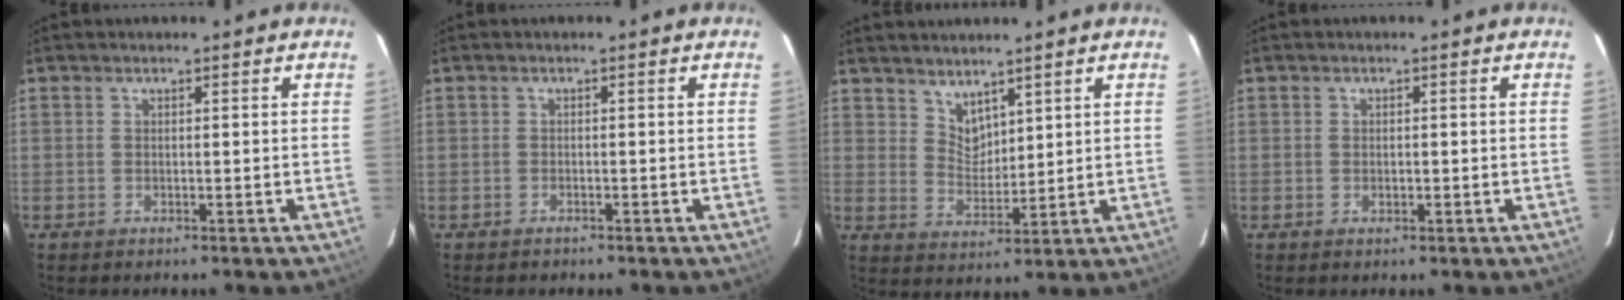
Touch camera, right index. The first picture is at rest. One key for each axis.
{"total": 0.9, "fx": -0.7, "fy": 0.4, "fz": 0.0, "tx": -0.004, "ty": 0.003, "tz": -0.012}
{"total": 5.1, "fx": 4.2, "fy": 2.5, "fz": 1.4, "tx": -0.016, "ty": -0.002, "tz": 0.082}
{"total": 1.0, "fx": -0.1, "fy": 0.8, "fz": 0.5, "tx": -0.007, "ty": 0.001, "tz": -0.001}